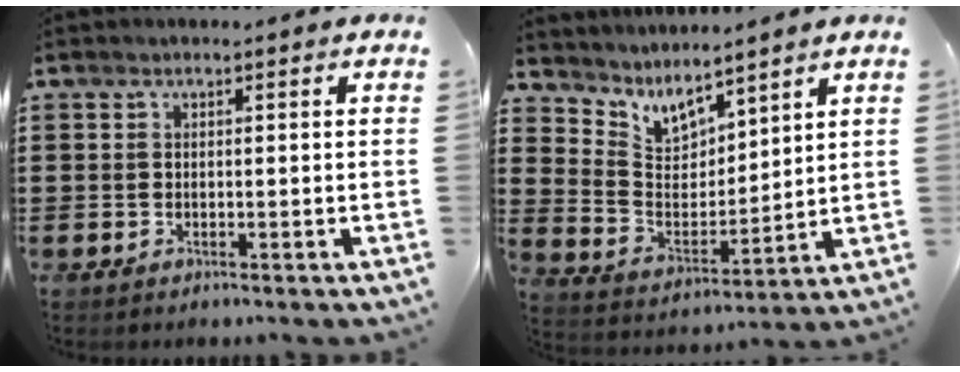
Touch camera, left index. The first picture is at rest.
{"total": 6.0, "force": [5.4, 2.4, 1.4], "torque": [-0.061, -0.035, 0.096]}